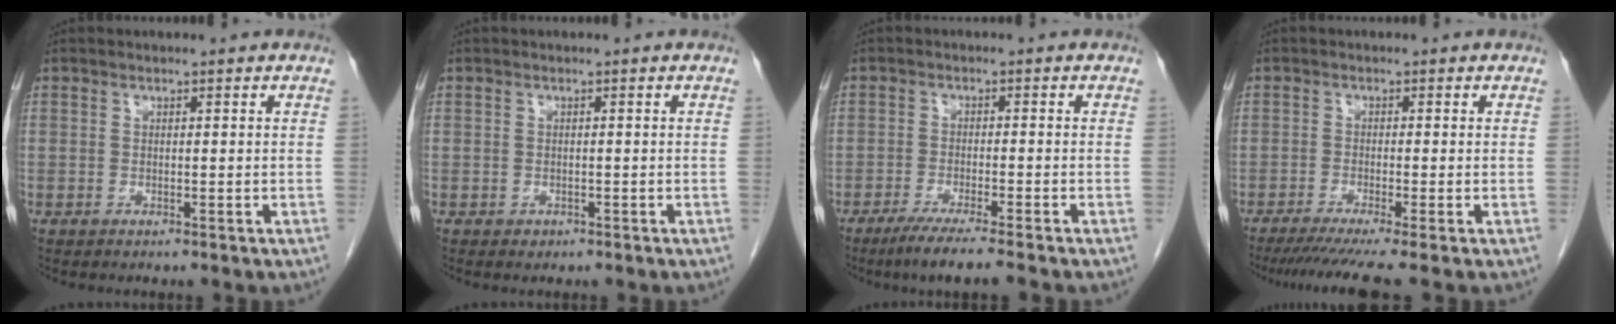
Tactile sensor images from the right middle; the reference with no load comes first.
{"total": 0.6, "force": [-0.3, 0.6, 0.1], "torque": [-0.004, 0.002, 0.000]}
{"total": 6.4, "force": [-5.0, -0.6, 4.0], "torque": [-0.062, -0.017, -0.083]}
{"total": 7.2, "force": [-5.6, -1.1, 4.3], "torque": [-0.061, -0.023, -0.090]}